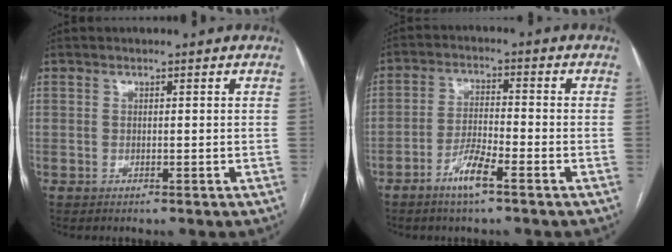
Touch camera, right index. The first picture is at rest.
{"total": 5.4, "force": [-3.5, 0.4, 4.1], "torque": [-0.084, -0.002, -0.072]}